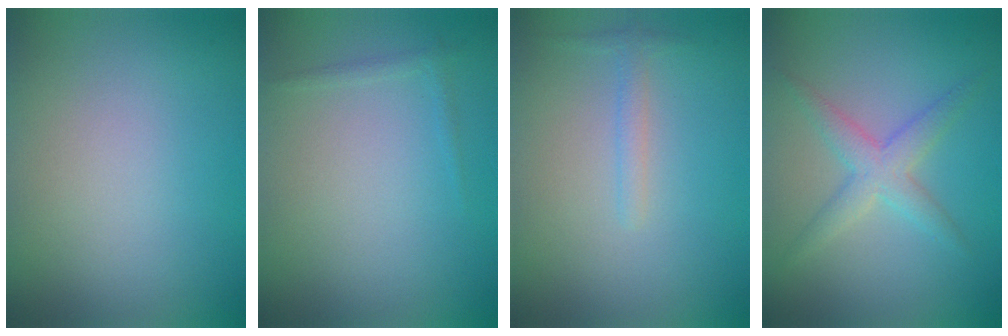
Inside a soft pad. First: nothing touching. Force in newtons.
{"total": 0.7, "press": 0.7, "slide": 0.0}
{"total": 1.1, "press": 1.1, "slide": 0.0}
{"total": 2.8, "press": 2.8, "slide": 0.1}